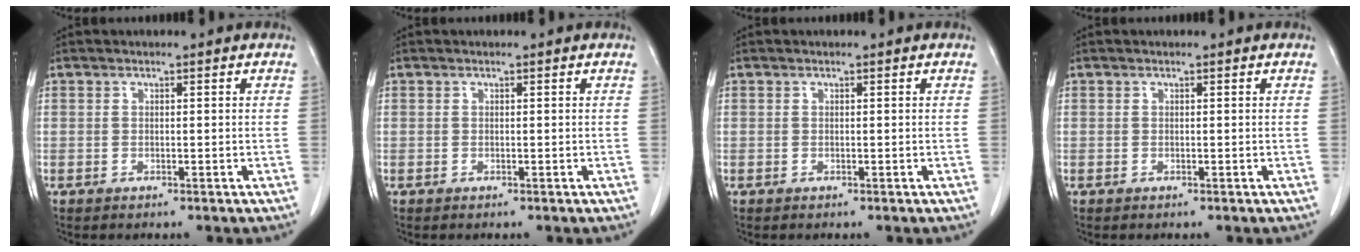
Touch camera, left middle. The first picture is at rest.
{"total": 0.0}
{"total": 0.0}
{"total": 0.0}